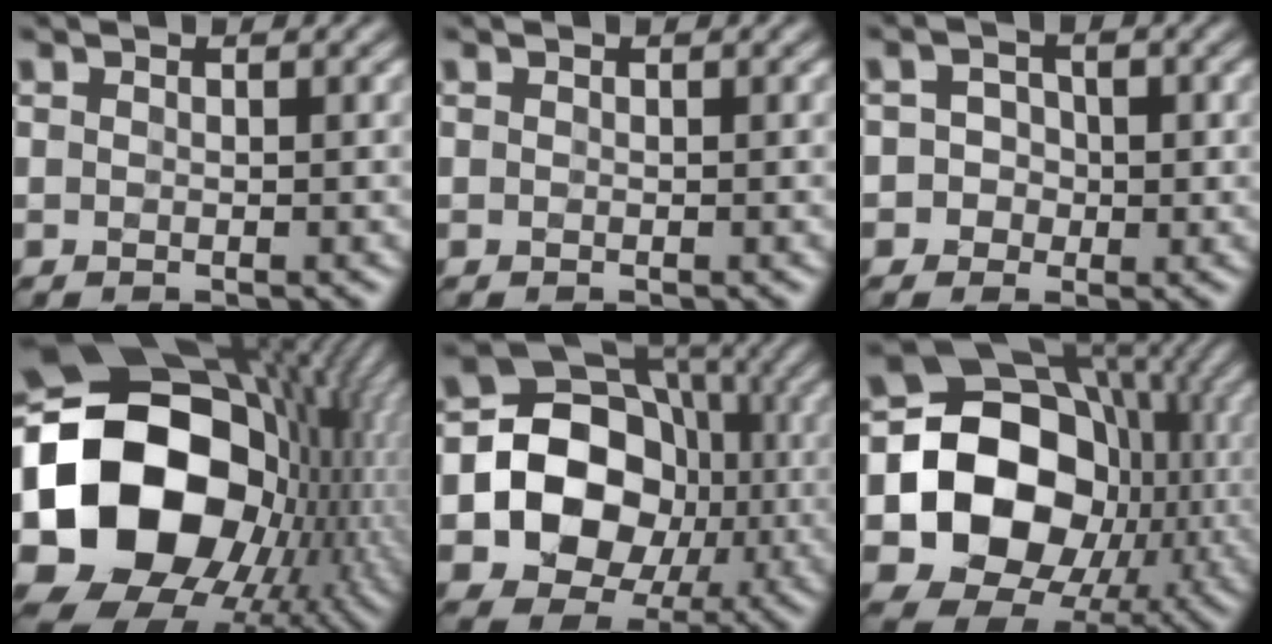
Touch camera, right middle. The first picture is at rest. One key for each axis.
{"total": 0.0}
{"total": 1.9, "fx": -0.7, "fy": 1.8, "fz": 0.3, "tx": 0.014, "ty": 0.006, "tz": -0.024}
{"total": 20.0, "fx": -0.7, "fy": 15.5, "fz": 12.7, "tx": -0.267, "ty": -0.006, "tz": 0.003}
{"total": 13.1, "fx": -1.7, "fy": 11.2, "fz": 6.5, "tx": -0.103, "ty": -0.003, "tz": -0.056}
{"total": 15.5, "fx": -1.7, "fy": 12.8, "fz": 8.7, "tx": -0.142, "ty": -0.014, "tz": -0.043}